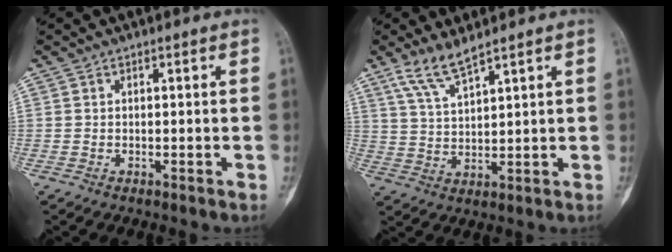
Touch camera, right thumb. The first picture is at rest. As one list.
[{"total": 6.2, "force": [4.8, 1.0, 3.8], "torque": [-0.079, -0.025, 0.101]}]